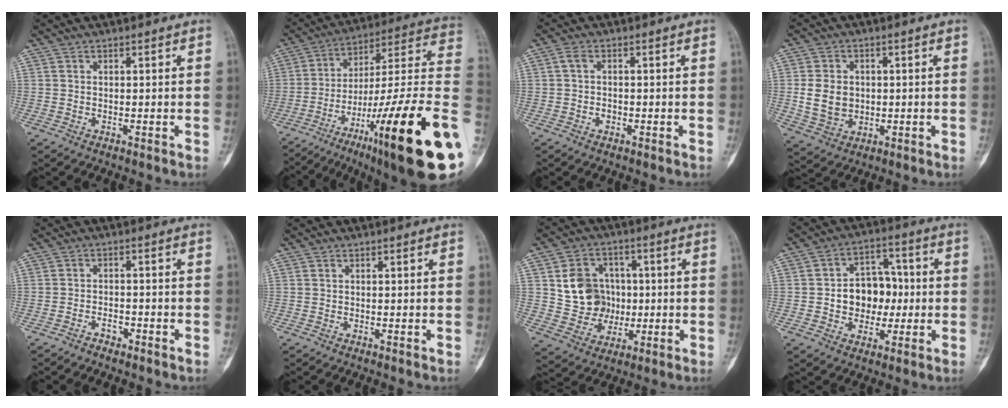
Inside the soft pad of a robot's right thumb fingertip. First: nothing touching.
{"total": 30.6, "force": [-9.6, 4.8, 28.6], "torque": [-0.367, 0.057, -0.147]}
{"total": 2.3, "force": [-0.3, 1.6, 1.5], "torque": [-0.030, 0.009, -0.009]}
{"total": 7.6, "force": [0.1, 6.1, 4.5], "torque": [-0.063, -0.002, 0.012]}
{"total": 2.0, "force": [-1.6, 1.0, 0.6], "torque": [-0.016, 0.013, -0.027]}
{"total": 0.0}
{"total": 11.5, "force": [1.2, 10.1, 5.3], "torque": [-0.046, 0.004, 0.031]}
{"total": 10.7, "force": [-0.6, 8.3, 6.7], "torque": [-0.056, 0.029, -0.011]}